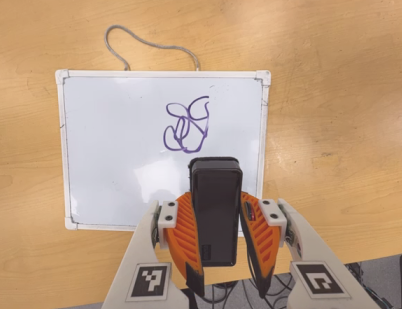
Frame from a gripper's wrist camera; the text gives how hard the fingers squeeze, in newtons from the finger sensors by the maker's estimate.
{"total": 7.0, "left": 5.4, "right": 8.5}